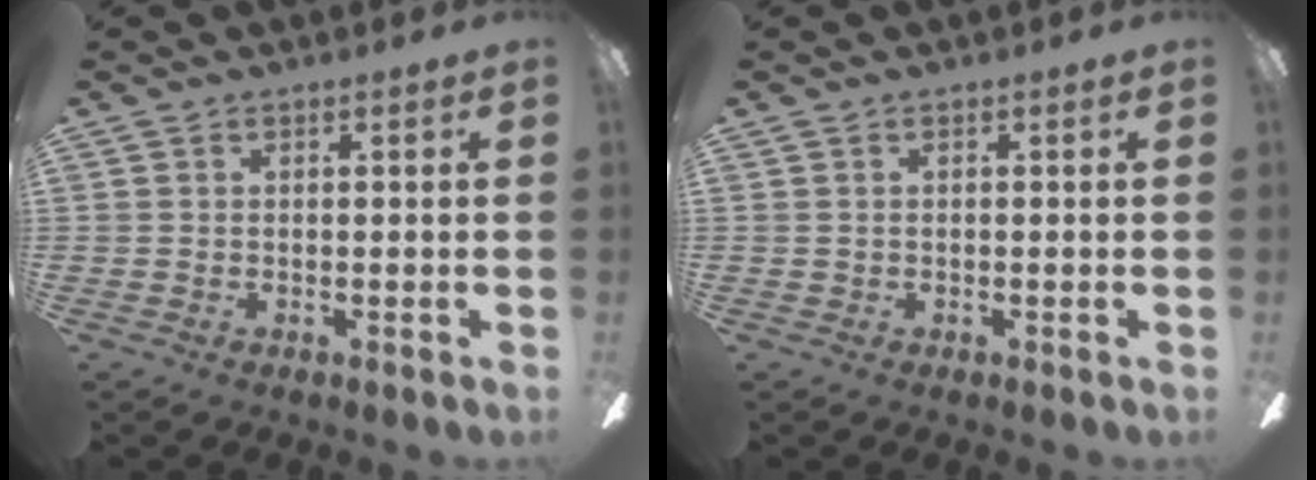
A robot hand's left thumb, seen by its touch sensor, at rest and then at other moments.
{"total": 0.0}